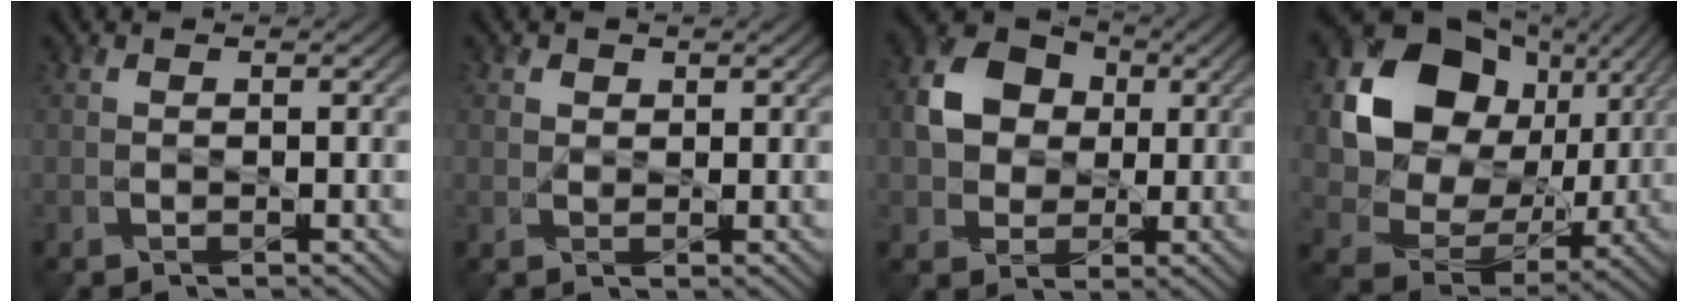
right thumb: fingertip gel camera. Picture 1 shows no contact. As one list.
[{"total": 1.4, "force": [0.9, 1.0, 0.3], "torque": [-0.006, -0.002, 0.017]}, {"total": 8.7, "force": [1.2, 7.1, 4.9], "torque": [-0.111, 0.010, 0.013]}, {"total": 16.2, "force": [4.4, 12.9, 8.8], "torque": [-0.200, 0.005, 0.087]}]